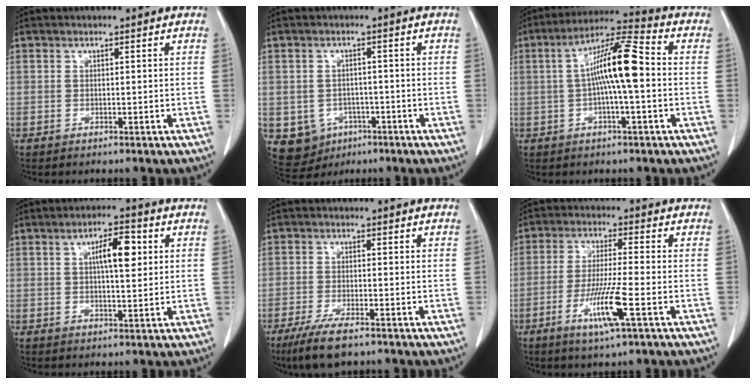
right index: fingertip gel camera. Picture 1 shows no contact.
{"total": 7.3, "force": [-2.9, 6.5, 1.7], "torque": [-0.039, 0.005, -0.030]}
{"total": 10.5, "force": [-0.1, 1.0, 10.5], "torque": [-0.191, 0.024, -0.010]}
{"total": 6.2, "force": [1.6, 1.7, 5.8], "torque": [-0.097, 0.010, 0.027]}
{"total": 6.8, "force": [-4.7, 1.2, 4.7], "torque": [-0.087, -0.017, -0.078]}
{"total": 8.7, "force": [-3.5, -0.2, 8.0], "torque": [-0.154, -0.017, -0.065]}